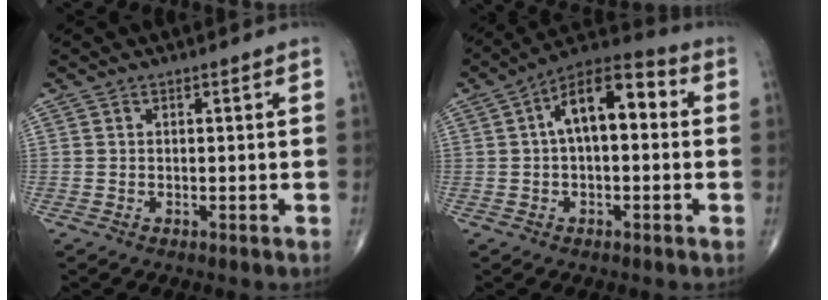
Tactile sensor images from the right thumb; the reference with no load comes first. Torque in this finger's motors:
{"motor_torque": [0.88, 2.34, 1.08, 0.03, 0.11]}